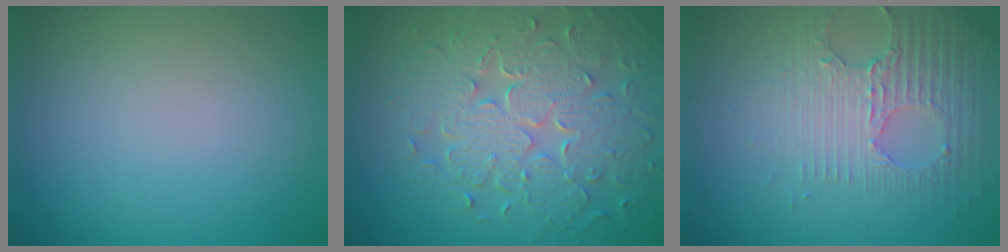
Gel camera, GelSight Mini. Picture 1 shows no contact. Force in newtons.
{"total": 8.1, "press": 5.9, "slide": 5.6}
{"total": 3.5, "press": 3.4, "slide": 1.1}